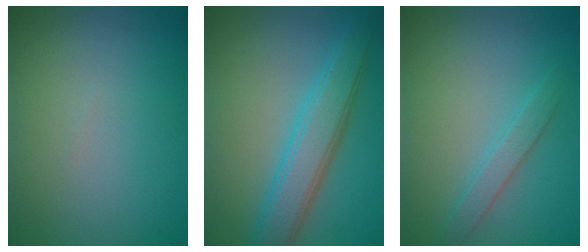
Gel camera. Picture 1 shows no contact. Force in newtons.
{"total": 5.2, "press": 5.2, "slide": 0.3}
{"total": 1.8, "press": 1.8, "slide": 0.0}